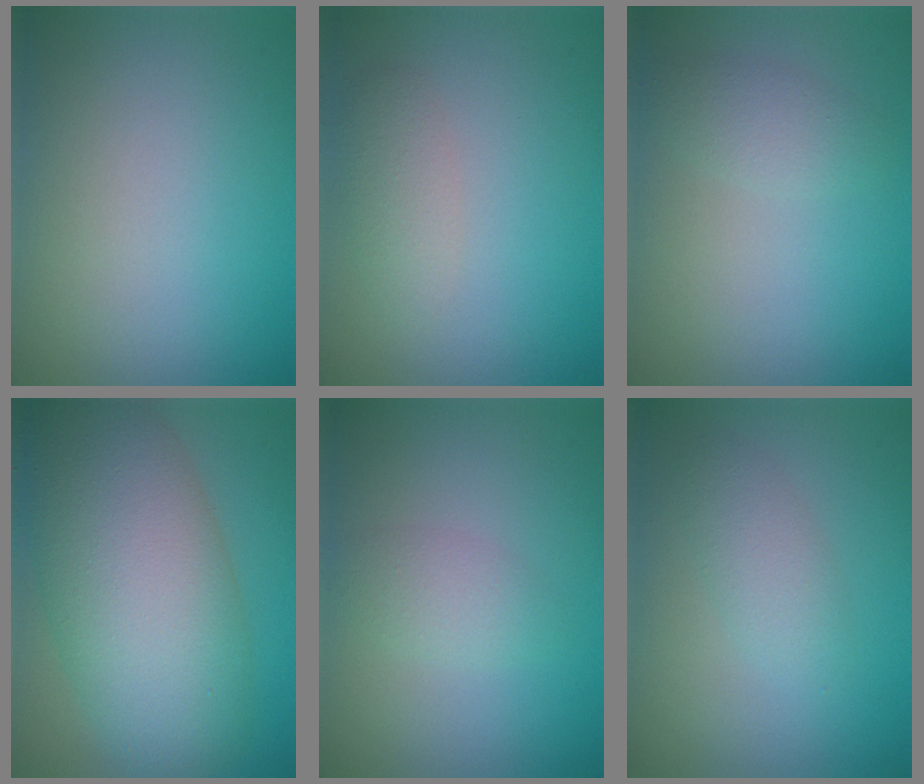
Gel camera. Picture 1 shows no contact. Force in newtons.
{"total": 1.7, "press": 1.7, "slide": 0.1}
{"total": 1.8, "press": 1.8, "slide": 0.1}
{"total": 11.8, "press": 11.8, "slide": 0.6}
{"total": 1.8, "press": 1.8, "slide": 0.1}
{"total": 2.2, "press": 2.2, "slide": 0.1}